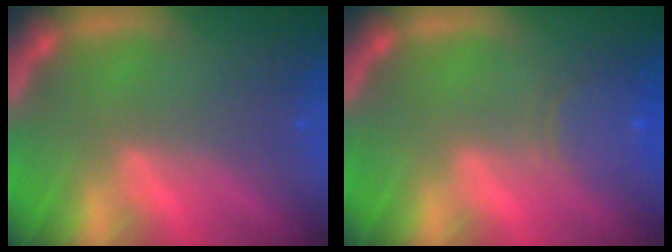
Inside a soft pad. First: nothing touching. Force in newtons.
{"total": 3.5}